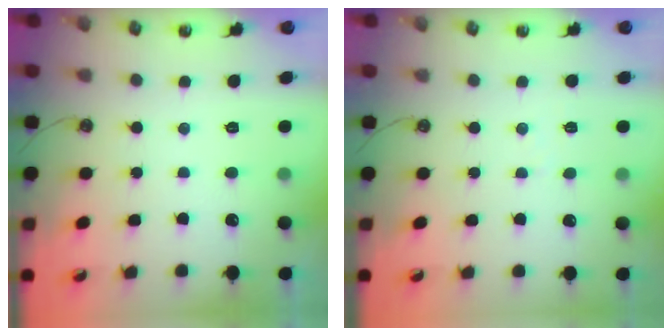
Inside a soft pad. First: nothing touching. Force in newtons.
{"total": 4.0, "press": 3.9, "slide": 0.5}